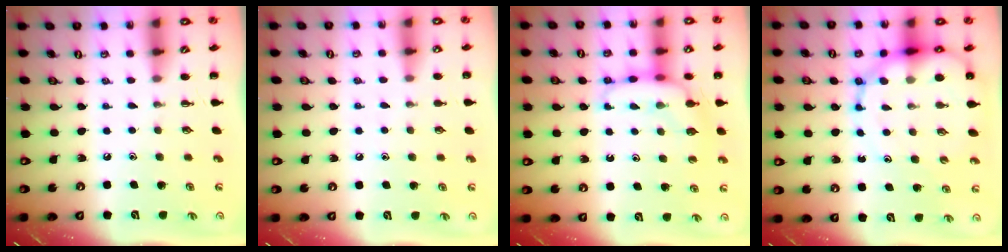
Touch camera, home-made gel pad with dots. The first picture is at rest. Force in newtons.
{"total": 3.7, "press": 3.6, "slide": 1.0}
{"total": 10.2, "press": 10.1, "slide": 1.6}
{"total": 13.6, "press": 13.1, "slide": 3.5}